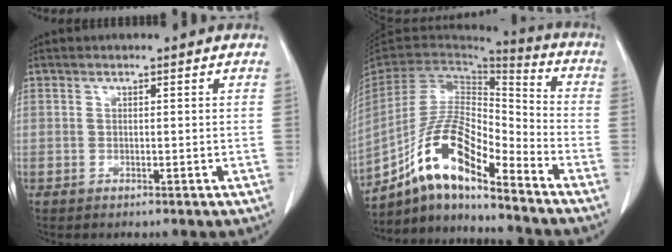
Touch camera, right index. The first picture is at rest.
{"total": 14.2, "force": [-10.0, 3.3, 9.6], "torque": [-0.186, 0.021, -0.181]}